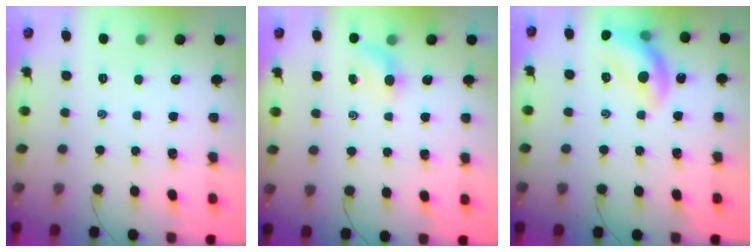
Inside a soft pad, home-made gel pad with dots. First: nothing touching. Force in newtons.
{"total": 4.0, "press": 3.8, "slide": 1.3}
{"total": 13.6, "press": 13.5, "slide": 1.9}